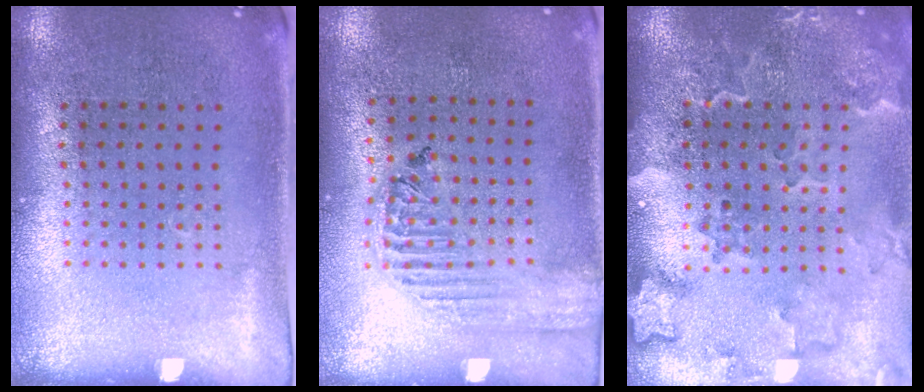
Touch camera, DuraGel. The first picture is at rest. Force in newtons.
{"total": 1.7, "press": 1.6, "slide": 0.6}
{"total": 2.8, "press": 2.3, "slide": 1.6}